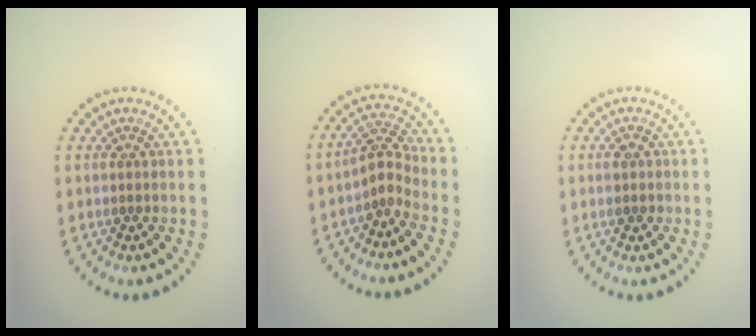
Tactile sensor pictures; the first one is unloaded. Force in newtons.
{"total": 2.4, "press": 1.6, "slide": 1.7}
{"total": 1.0, "press": 1.0, "slide": 0.1}